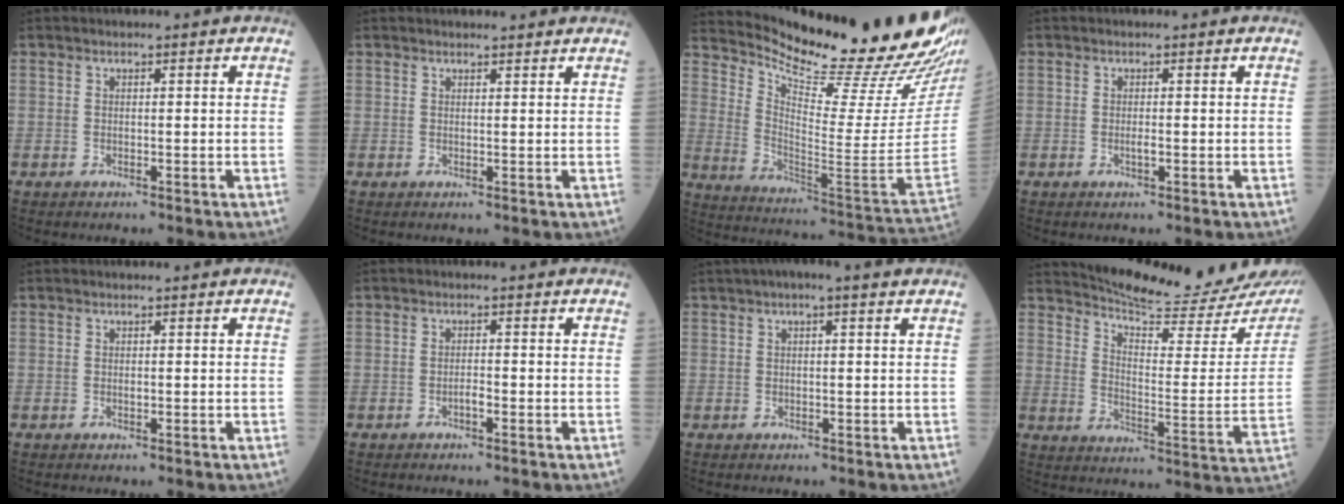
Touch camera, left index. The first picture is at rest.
{"total": 4.7, "force": [4.5, 0.6, 1.2], "torque": [-0.015, 0.017, 0.048]}
{"total": 26.3, "force": [23.6, -0.6, 11.6], "torque": [-0.197, -0.129, 0.332]}
{"total": 0.7, "force": [0.0, 0.1, 0.7], "torque": [-0.015, -0.001, -0.001]}
{"total": 0.6, "force": [0.3, 0.2, 0.4], "torque": [-0.012, 0.003, 0.003]}
{"total": 0.9, "force": [-0.5, 0.2, 0.7], "torque": [-0.013, 0.002, -0.011]}
{"total": 5.0, "force": [3.5, 0.4, 3.6], "torque": [-0.058, 0.031, 0.048]}
{"total": 21.1, "force": [19.8, 0.6, 7.3], "torque": [-0.114, -0.091, 0.254]}